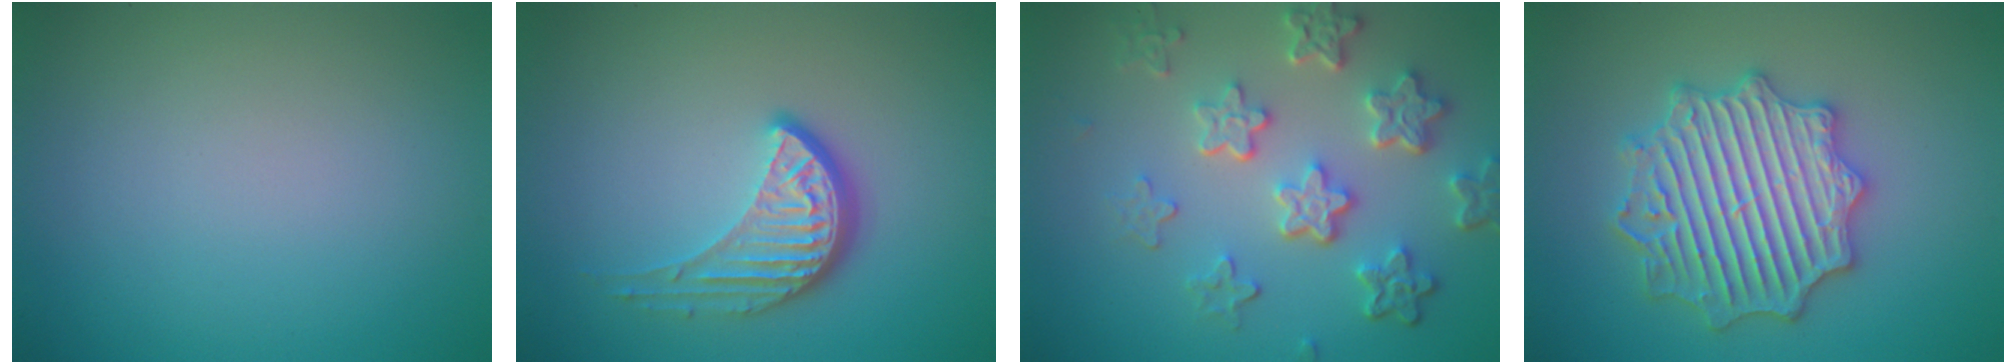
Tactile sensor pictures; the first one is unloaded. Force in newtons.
{"total": 4.2, "press": 3.0, "slide": 2.9}
{"total": 6.0, "press": 4.5, "slide": 4.0}
{"total": 6.7, "press": 6.6, "slide": 1.0}